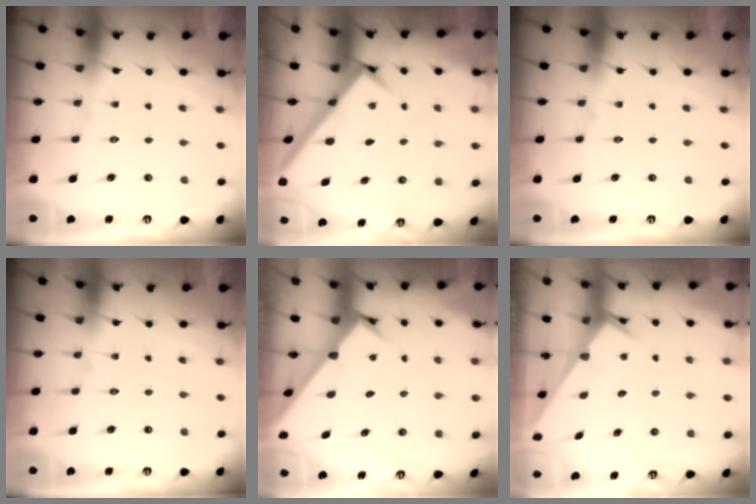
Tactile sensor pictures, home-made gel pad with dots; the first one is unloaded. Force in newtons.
{"total": 3.0, "press": 2.9, "slide": 0.4}
{"total": 0.0}
{"total": 0.0}
{"total": 2.1, "press": 2.1, "slide": 0.1}
{"total": 2.6, "press": 2.6, "slide": 0.1}